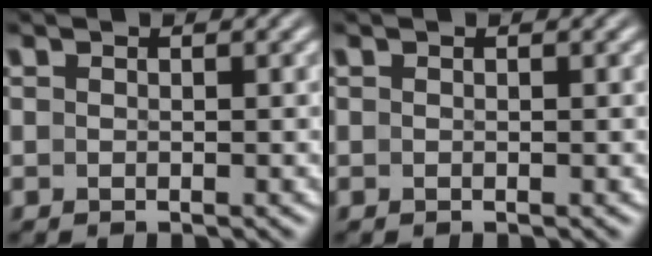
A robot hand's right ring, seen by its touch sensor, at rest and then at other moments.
{"total": 0.0}